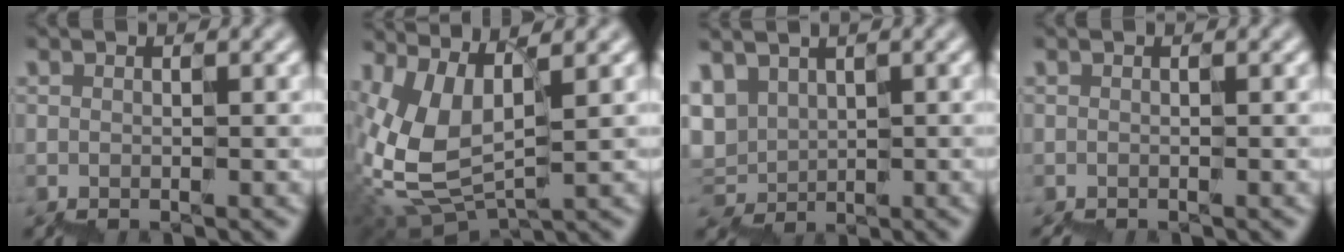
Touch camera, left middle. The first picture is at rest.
{"total": 6.7, "force": [2.9, 3.4, 4.9], "torque": [-0.140, 0.006, 0.066]}
{"total": 3.2, "force": [2.9, 1.1, -0.5], "torque": [-0.008, 0.013, 0.061]}
{"total": 1.3, "force": [-1.2, 0.2, 0.3], "torque": [-0.003, 0.006, -0.009]}